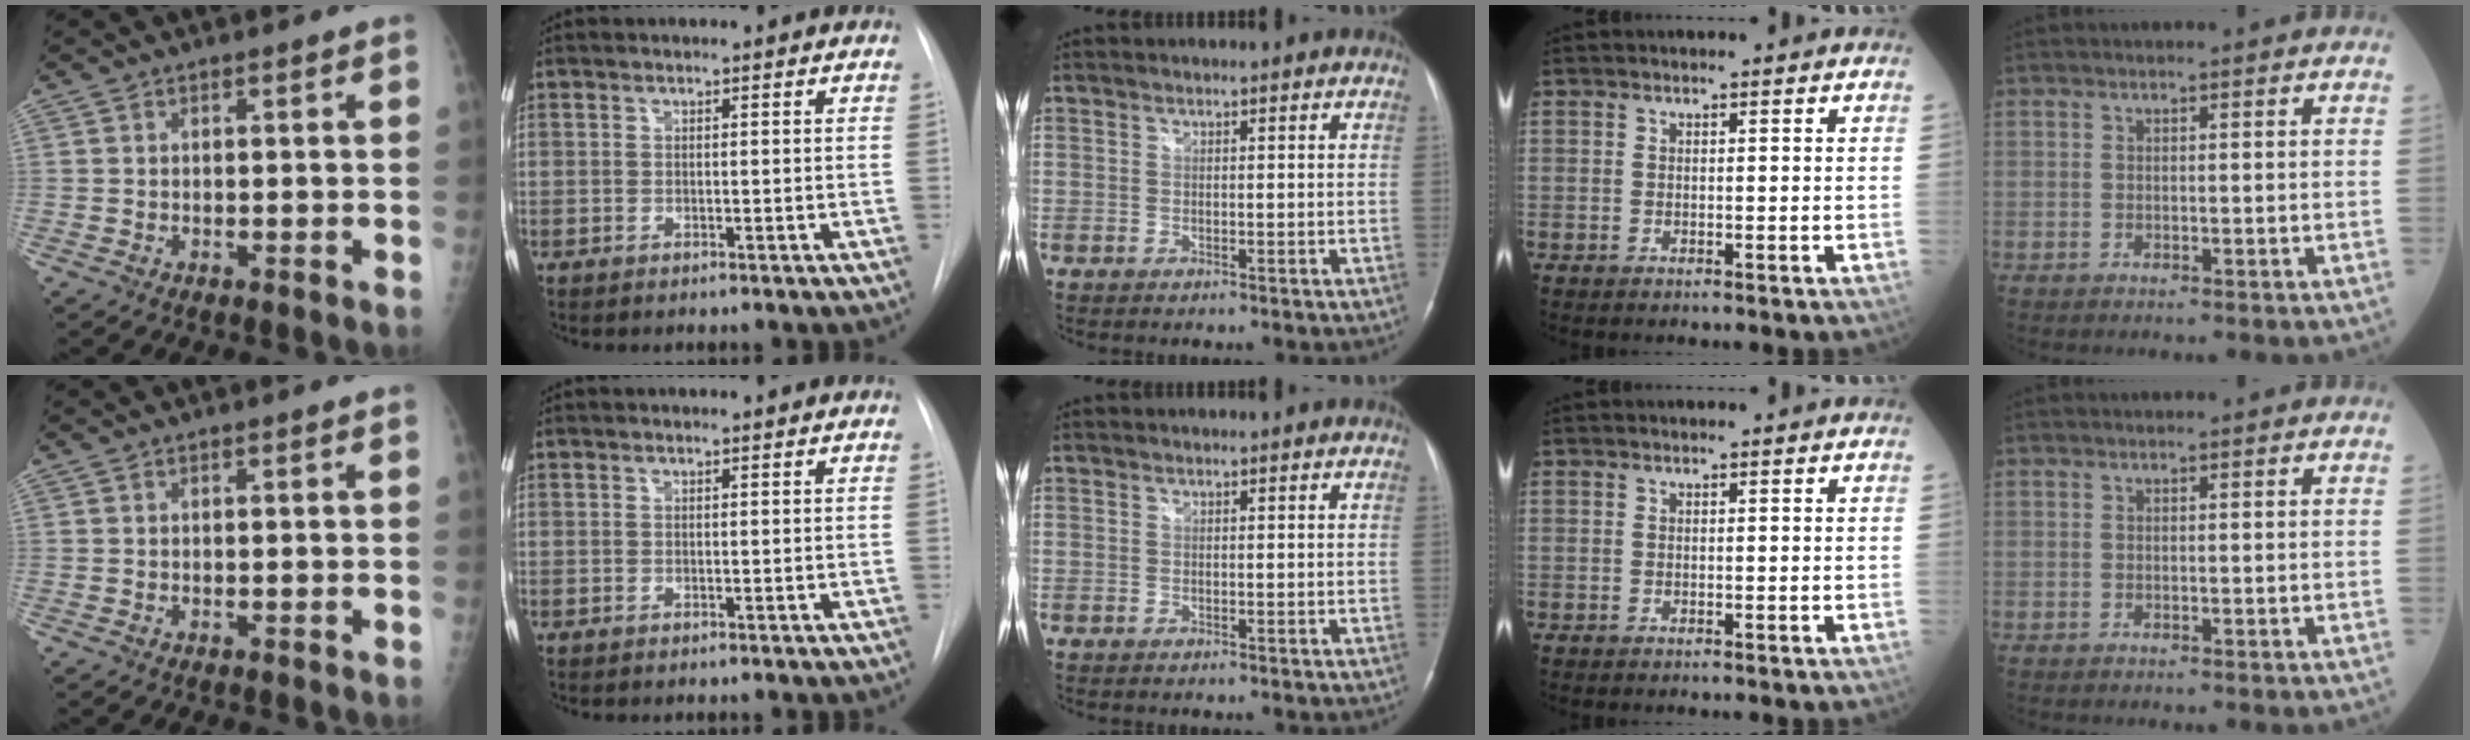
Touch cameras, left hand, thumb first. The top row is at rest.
{}